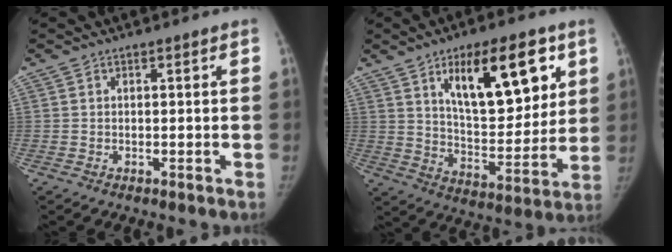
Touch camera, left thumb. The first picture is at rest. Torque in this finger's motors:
{"motor_torque": [1.21, 1.31, 0.91, -0.11, 0.11]}